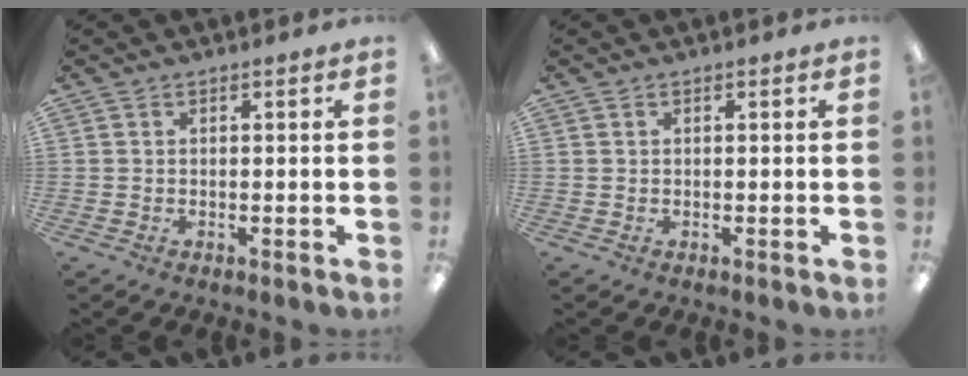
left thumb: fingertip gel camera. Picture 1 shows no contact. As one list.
[{"total": 0.0}]